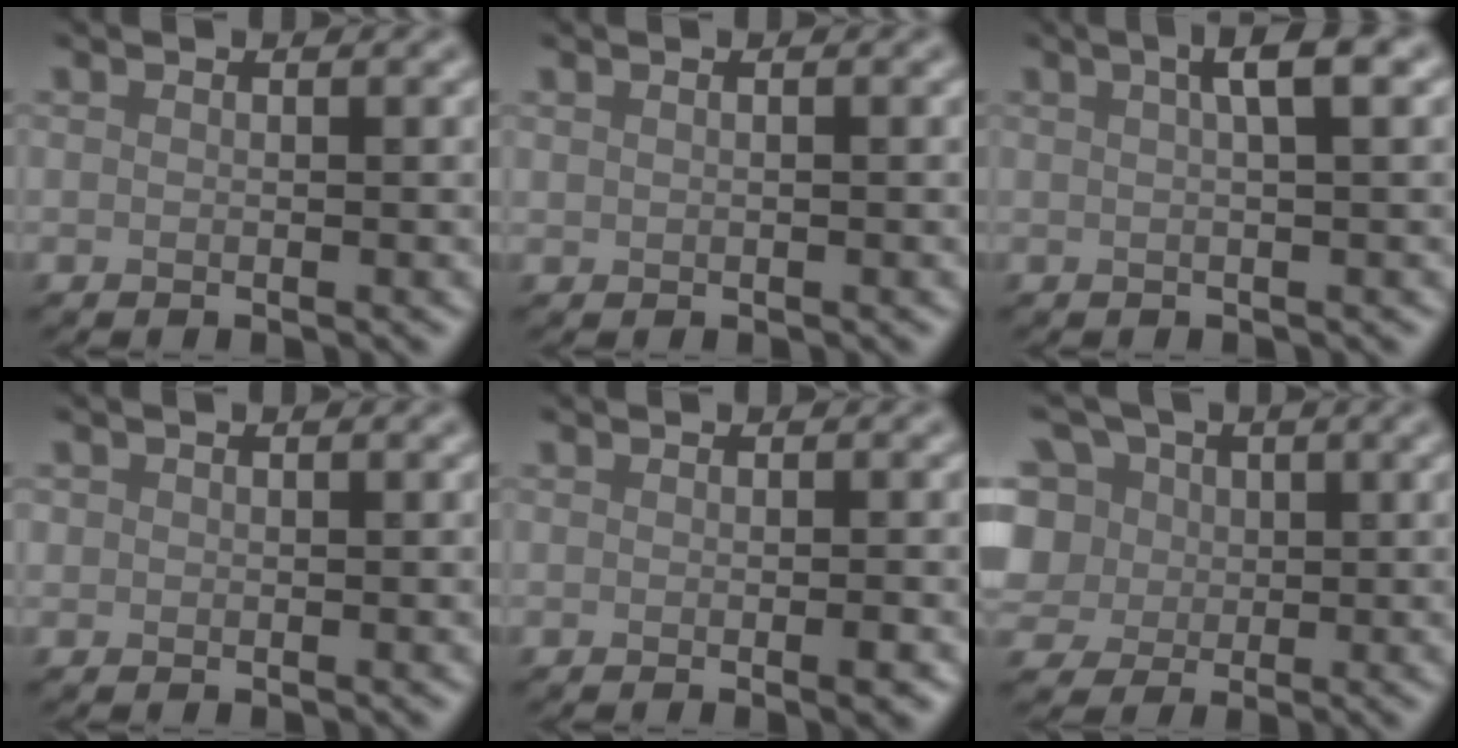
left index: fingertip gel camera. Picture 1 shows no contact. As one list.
[{"total": 0.0}, {"total": 3.4, "force": [1.2, 0.7, 3.1], "torque": [-0.037, 0.013, 0.016]}, {"total": 0.5, "force": [0.2, 0.5, 0.1], "torque": [0.004, -0.001, 0.003]}, {"total": 1.3, "force": [-0.3, 0.2, 1.2], "torque": [-0.013, -0.002, -0.005]}, {"total": 13.5, "force": [3.9, 10.9, 6.9], "torque": [-0.160, 0.047, 0.042]}]